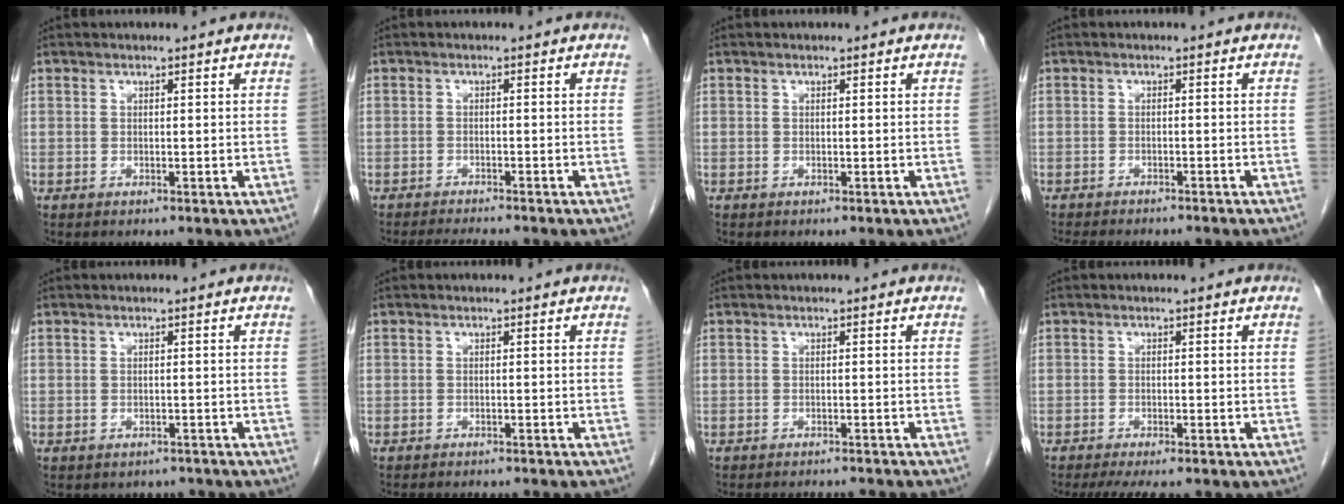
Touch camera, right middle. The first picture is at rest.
{"total": 5.1, "force": [-4.8, 0.1, 1.8], "torque": [-0.025, -0.012, -0.075]}
{"total": 0.0}
{"total": 11.2, "force": [-10.0, 1.9, 4.7], "torque": [-0.065, -0.015, -0.125]}
{"total": 3.4, "force": [-3.0, 1.6, -0.2], "torque": [0.005, 0.007, -0.037]}
{"total": 8.7, "force": [-8.0, 1.4, 3.2], "torque": [-0.035, -0.011, -0.095]}
{"total": 5.7, "force": [-5.7, 0.2, 1.0], "torque": [-0.008, -0.001, -0.068]}
{"total": 7.8, "force": [-6.7, 1.4, 3.7], "torque": [-0.048, -0.011, -0.096]}